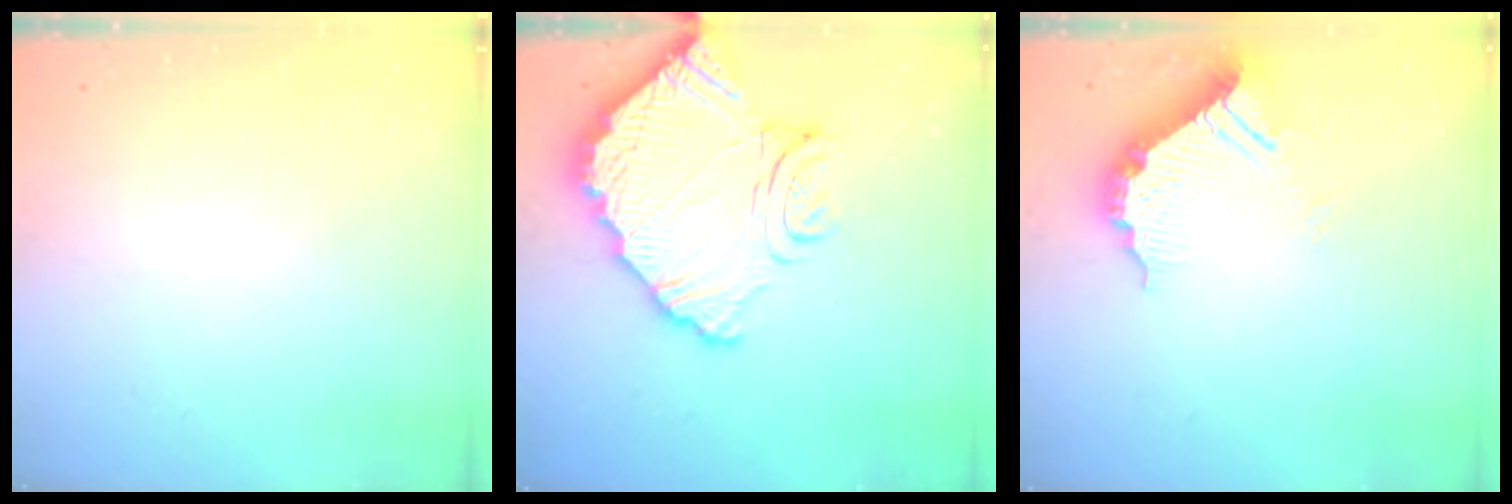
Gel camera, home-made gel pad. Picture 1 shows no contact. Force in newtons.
{"total": 17.8, "press": 17.8, "slide": 1.3}
{"total": 13.0, "press": 12.9, "slide": 1.1}